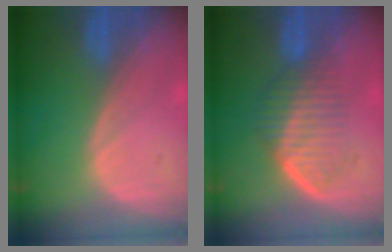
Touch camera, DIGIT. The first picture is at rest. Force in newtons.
{"total": 7.1, "press": 6.1, "slide": 3.6}